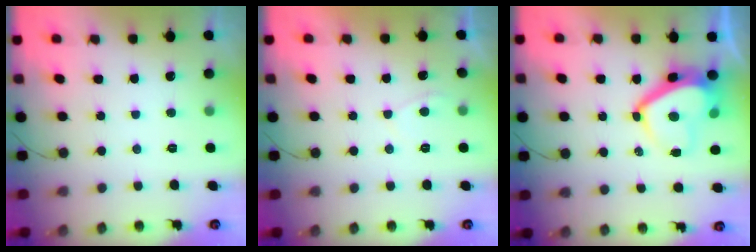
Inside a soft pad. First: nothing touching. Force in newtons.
{"total": 1.2, "press": 1.0, "slide": 0.6}
{"total": 9.0, "press": 9.0, "slide": 1.1}